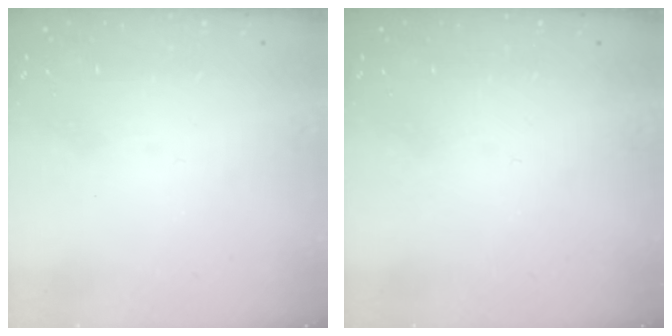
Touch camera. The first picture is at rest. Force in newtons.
{"total": 0.0}